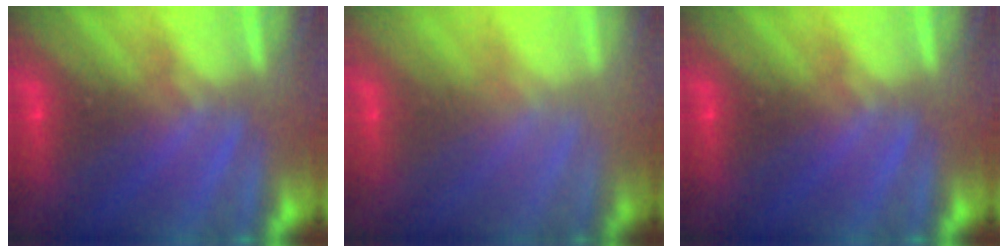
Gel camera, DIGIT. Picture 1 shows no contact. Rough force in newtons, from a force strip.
{"total": 1.6}
{"total": 0.0}